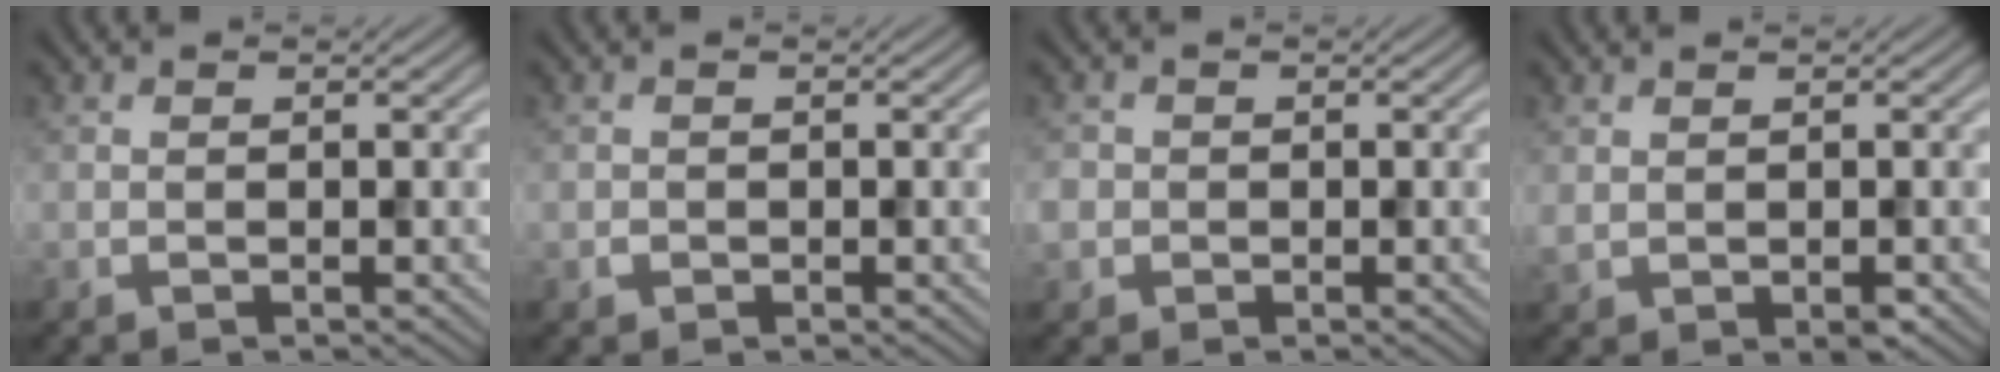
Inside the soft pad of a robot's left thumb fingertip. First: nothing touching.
{"total": 0.7, "force": [-0.3, 0.6, 0.0], "torque": [0.001, -0.004, -0.007]}
{"total": 2.7, "force": [-0.5, 2.6, 0.7], "torque": [-0.022, -0.003, -0.011]}
{"total": 1.4, "force": [0.1, 0.8, 1.1], "torque": [-0.028, -0.008, 0.007]}